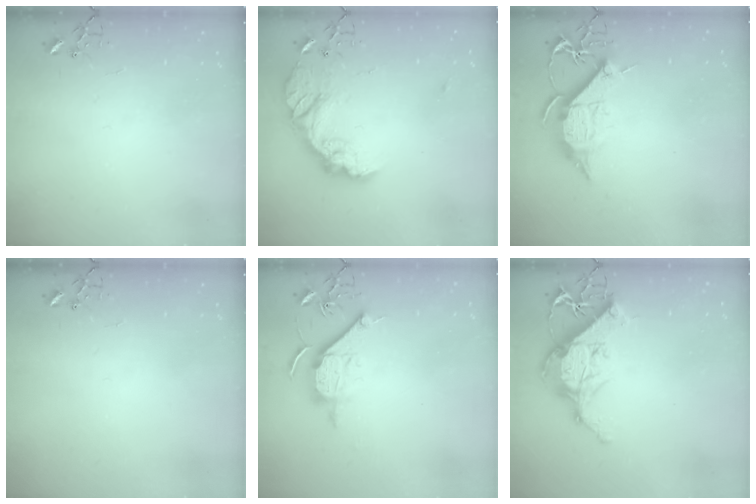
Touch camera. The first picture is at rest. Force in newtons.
{"total": 15.7, "press": 15.7, "slide": 1.0}
{"total": 11.9, "press": 11.9, "slide": 0.7}
{"total": 0.0}
{"total": 11.3, "press": 11.3, "slide": 0.5}
{"total": 15.3, "press": 15.1, "slide": 2.1}